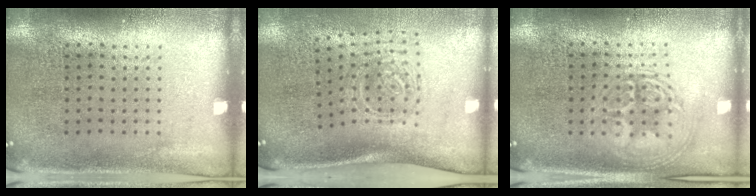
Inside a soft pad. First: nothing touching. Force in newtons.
{"total": 1.9, "press": 1.3, "slide": 1.4}
{"total": 2.8, "press": 2.7, "slide": 0.3}